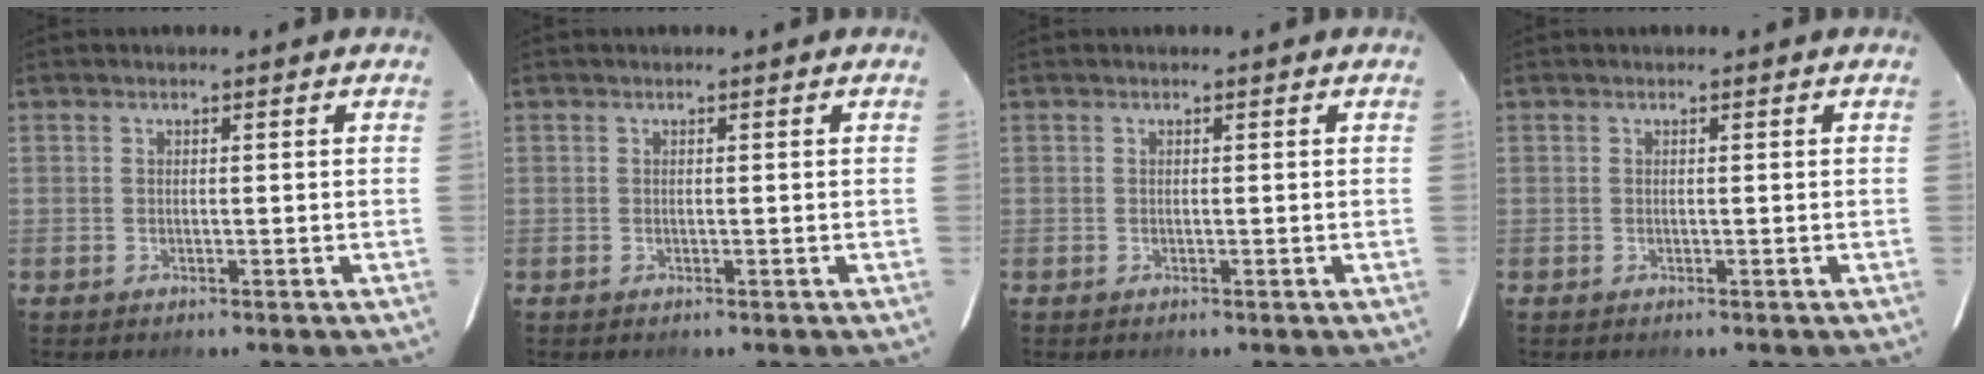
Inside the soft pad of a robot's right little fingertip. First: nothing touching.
{"total": 0.0}
{"total": 0.0}
{"total": 0.0}